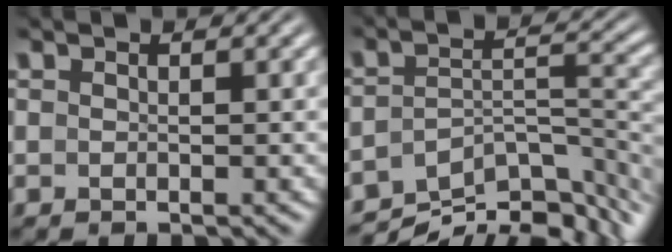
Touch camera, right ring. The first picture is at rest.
{"total": 11.7, "force": [-7.1, 6.4, 6.7], "torque": [-0.087, -0.040, -0.097]}